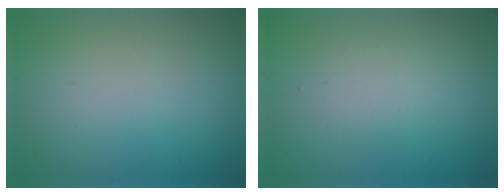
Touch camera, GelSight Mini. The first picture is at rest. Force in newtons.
{"total": 2.0, "press": 2.0, "slide": 0.2}